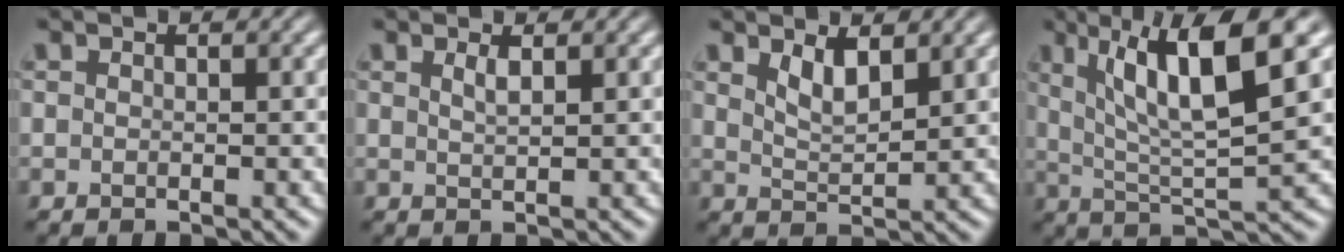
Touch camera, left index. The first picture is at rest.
{"total": 1.2, "force": [0.7, 0.3, 0.9], "torque": [-0.011, 0.001, 0.011]}
{"total": 2.6, "force": [1.7, 0.8, 1.8], "torque": [-0.036, -0.008, 0.035]}
{"total": 10.0, "force": [4.2, 2.0, 8.8], "torque": [-0.143, 0.004, 0.078]}